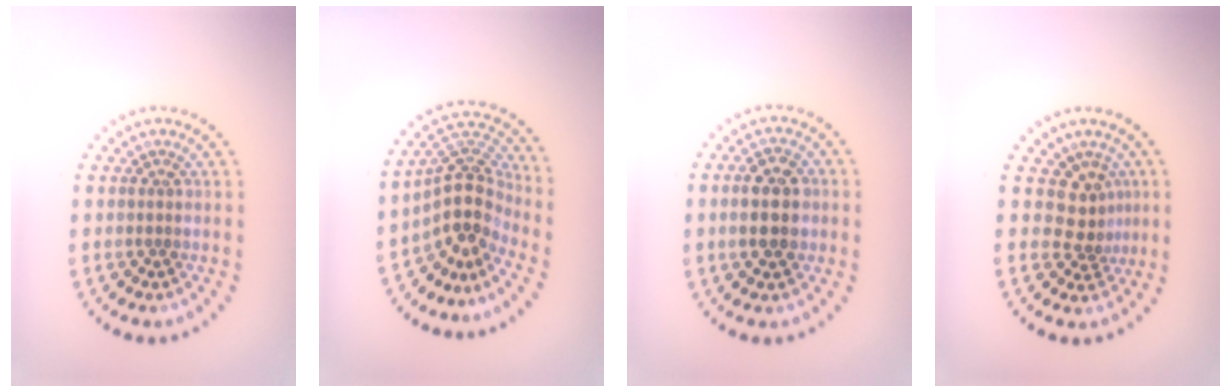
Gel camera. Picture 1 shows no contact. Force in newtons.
{"total": 4.4, "press": 3.3, "slide": 2.8}
{"total": 5.0, "press": 5.0, "slide": 0.3}
{"total": 2.9, "press": 2.0, "slide": 2.1}